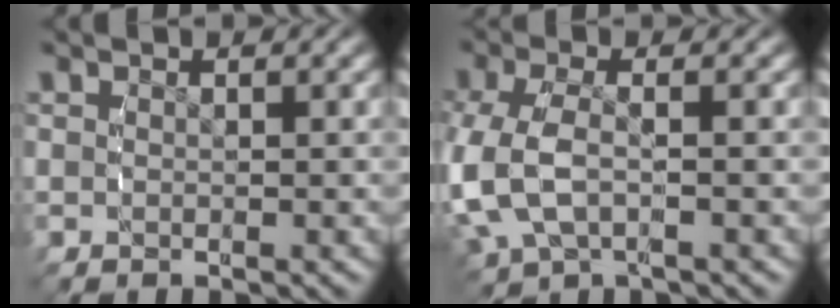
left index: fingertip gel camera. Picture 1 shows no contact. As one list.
[{"total": 5.3, "force": [-1.0, 3.7, 3.7], "torque": [-0.128, -0.022, -0.004]}]